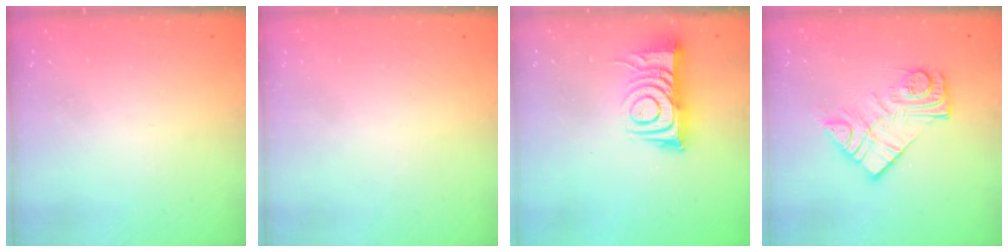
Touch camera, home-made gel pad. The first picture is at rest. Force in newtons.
{"total": 1.5, "press": 1.5, "slide": 0.1}
{"total": 10.6, "press": 10.5, "slide": 1.1}
{"total": 13.2, "press": 13.2, "slide": 0.9}